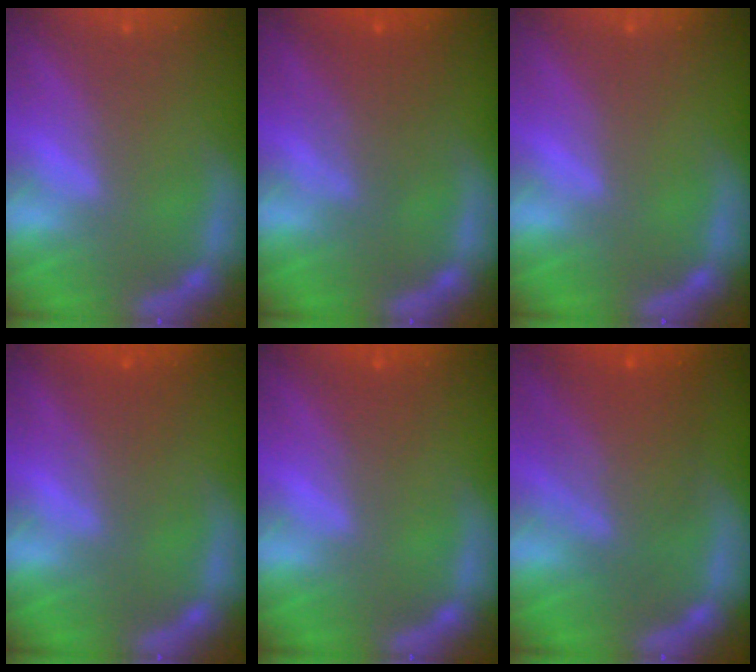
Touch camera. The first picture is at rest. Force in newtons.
{"total": 3.6}
{"total": 0.0}
{"total": 2.5}
{"total": 1.5}
{"total": 6.6}